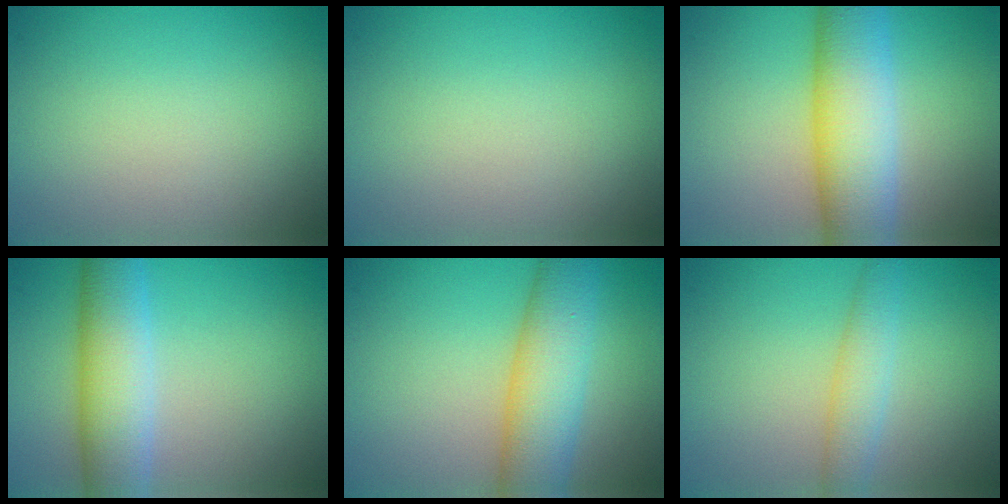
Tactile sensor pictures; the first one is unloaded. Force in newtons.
{"total": 0.0}
{"total": 8.7, "press": 8.7, "slide": 0.6}
{"total": 6.6, "press": 6.6, "slide": 0.2}
{"total": 6.9, "press": 6.9, "slide": 0.3}
{"total": 2.6, "press": 2.6, "slide": 0.1}